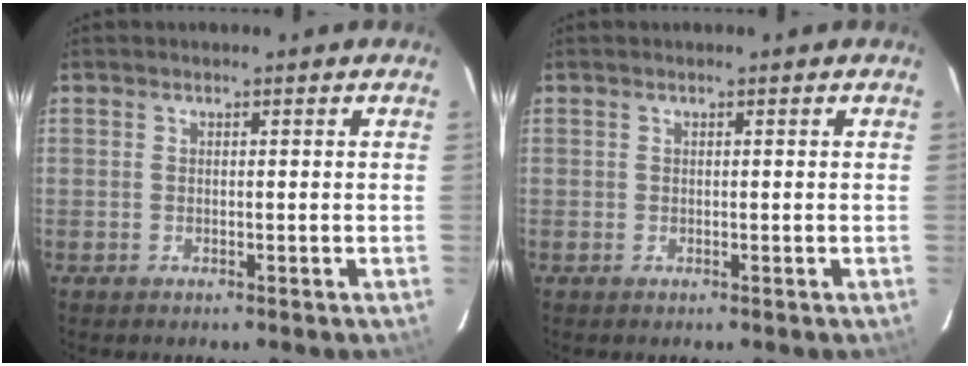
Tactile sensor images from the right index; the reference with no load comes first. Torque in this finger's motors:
{"motor_torque": [0.01, 0.14, 0.04, 0.00]}